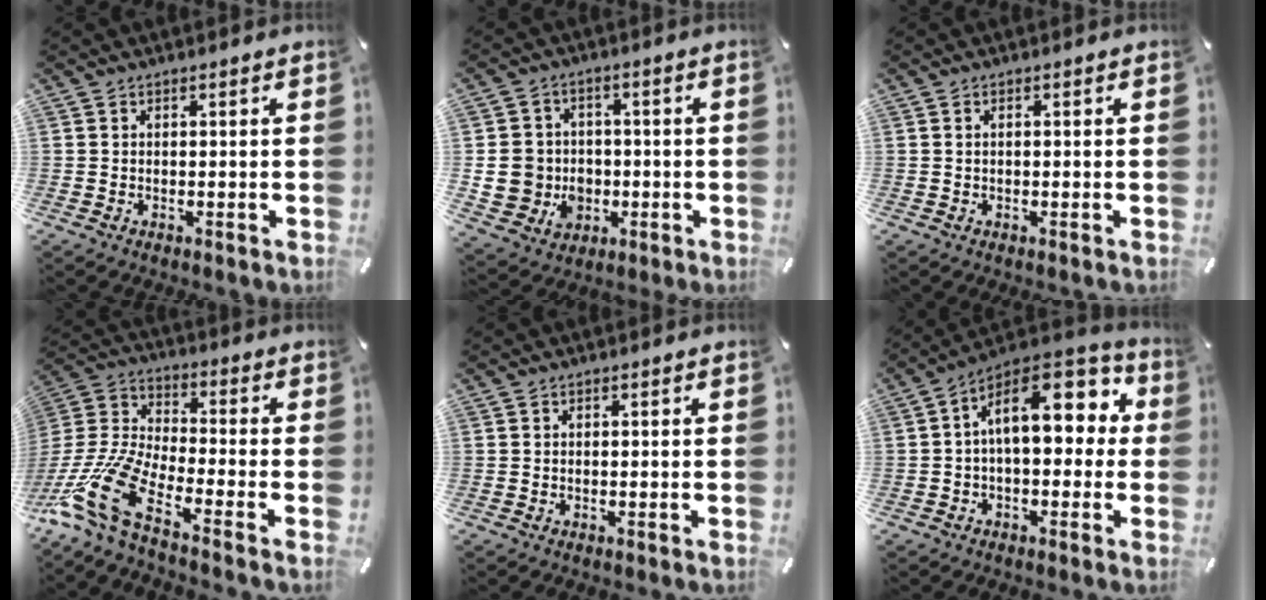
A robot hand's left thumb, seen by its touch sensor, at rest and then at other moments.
{"total": 10.6, "force": [-0.9, 9.9, 3.8], "torque": [-0.092, 0.006, -0.012]}
{"total": 0.7, "force": [0.1, 0.3, 0.7], "torque": [-0.014, 0.002, 0.000]}
{"total": 16.4, "force": [-8.7, 6.9, 12.1], "torque": [-0.274, 0.019, -0.157]}
{"total": 0.0}
{"total": 16.6, "force": [4.5, 8.9, 13.3], "torque": [-0.213, -0.016, 0.078]}